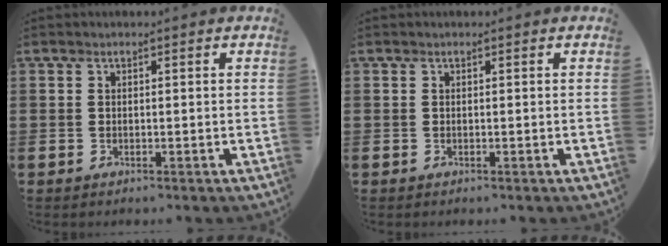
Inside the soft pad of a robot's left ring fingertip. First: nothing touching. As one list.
[{"total": 0.0}]